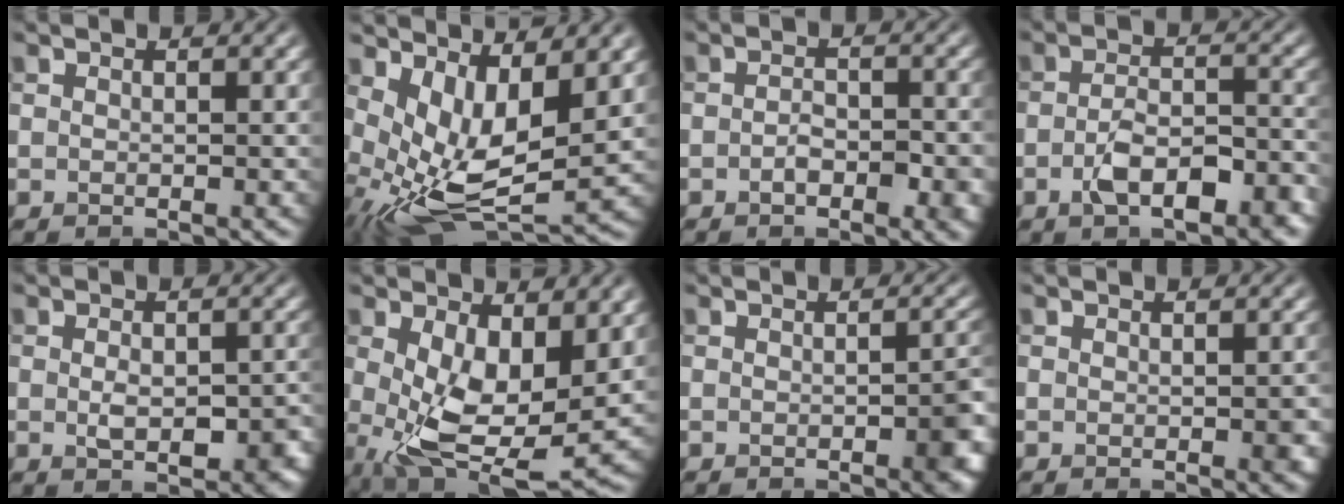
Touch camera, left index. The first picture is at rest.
{"total": 7.8, "force": [0.5, 3.7, 6.9], "torque": [-0.144, -0.021, 0.014]}
{"total": 2.9, "force": [-1.1, 1.4, 2.3], "torque": [-0.039, -0.001, -0.017]}
{"total": 5.5, "force": [-2.6, 2.3, 4.2], "torque": [-0.079, 0.002, -0.044]}
{"total": 4.3, "force": [-1.0, 2.4, 3.5], "torque": [-0.058, -0.011, -0.010]}
{"total": 8.4, "force": [0.2, 4.3, 7.2], "torque": [-0.152, -0.024, 0.019]}
{"total": 3.0, "force": [-1.2, 0.8, 2.6], "torque": [-0.035, -0.002, -0.014]}
{"total": 1.3, "force": [-0.4, 0.5, 1.2], "torque": [-0.015, -0.004, -0.002]}